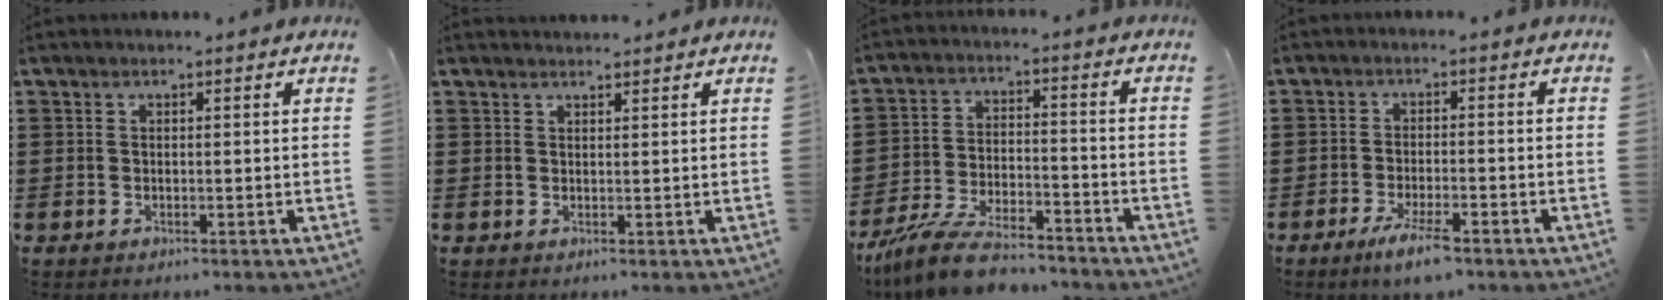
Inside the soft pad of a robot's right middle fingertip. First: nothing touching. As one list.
[{"total": 1.2, "force": [1.2, 0.1, 0.0], "torque": [0.004, -0.003, 0.022]}, {"total": 8.4, "force": [-7.6, 1.5, 3.4], "torque": [-0.073, 0.010, -0.145]}, {"total": 4.5, "force": [-2.9, 0.6, 3.4], "torque": [-0.065, -0.004, -0.052]}]